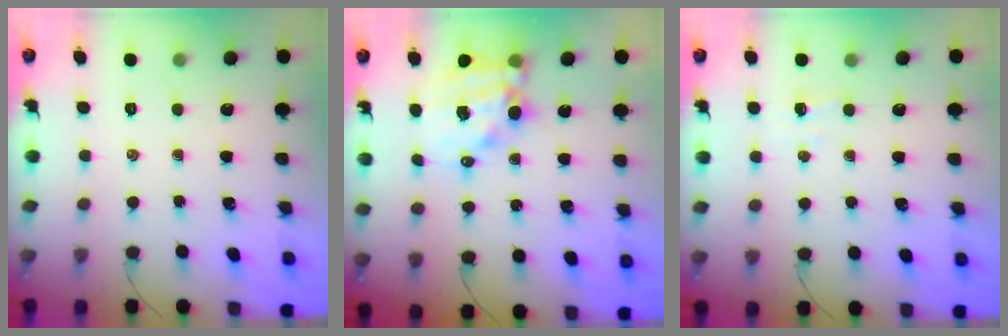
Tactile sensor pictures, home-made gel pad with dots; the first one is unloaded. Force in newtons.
{"total": 12.3, "press": 11.8, "slide": 3.4}
{"total": 1.8, "press": 1.7, "slide": 0.6}